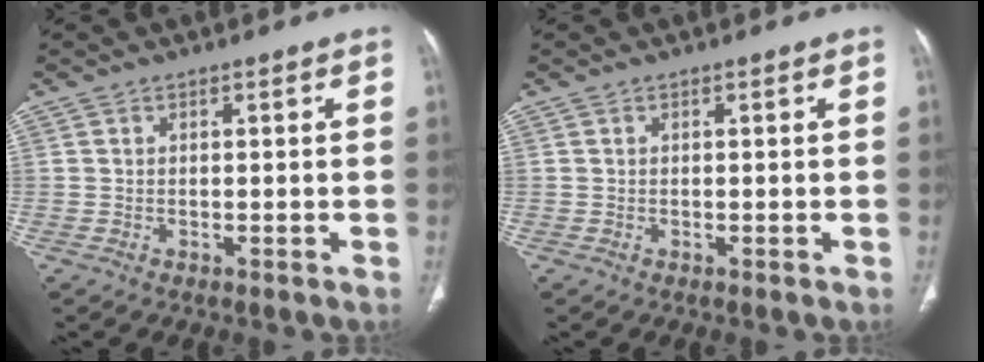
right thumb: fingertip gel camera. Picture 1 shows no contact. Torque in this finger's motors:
{"motor_torque": [-0.01, 0.03, -0.06, -0.01, 0.02]}